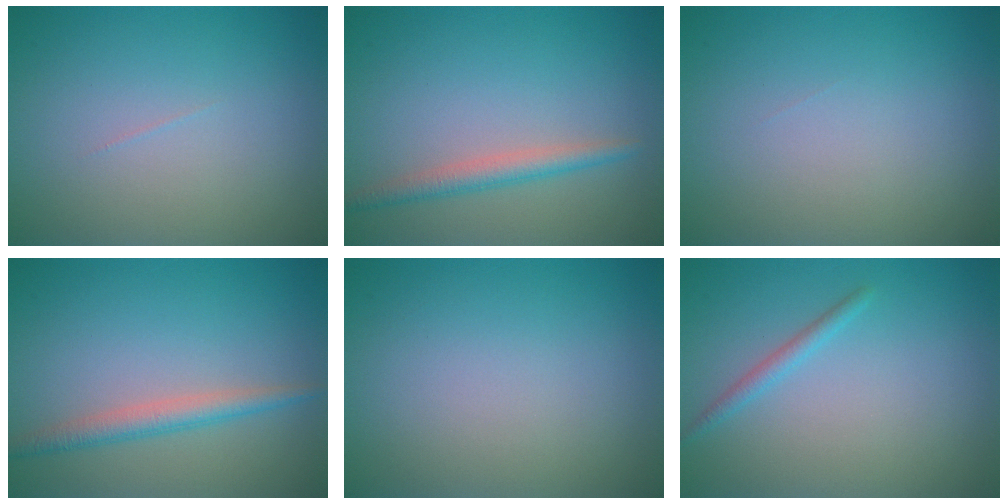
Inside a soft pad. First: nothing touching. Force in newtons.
{"total": 2.3, "press": 2.3, "slide": 0.1}
{"total": 0.0}
{"total": 2.5, "press": 2.5, "slide": 0.1}
{"total": 0.0}
{"total": 1.3, "press": 1.2, "slide": 0.1}